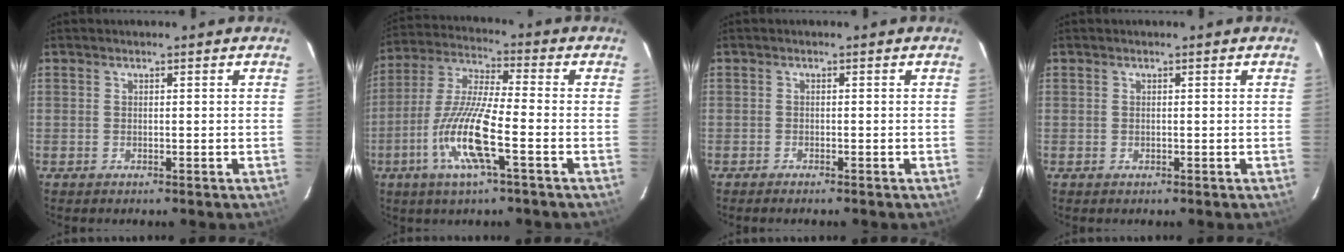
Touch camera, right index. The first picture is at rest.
{"total": 13.1, "force": [-4.8, 1.5, 12.1], "torque": [-0.256, -0.007, -0.100]}
{"total": 1.2, "force": [-1.1, 0.1, 0.5], "torque": [-0.016, -0.002, -0.020]}
{"total": 0.0}